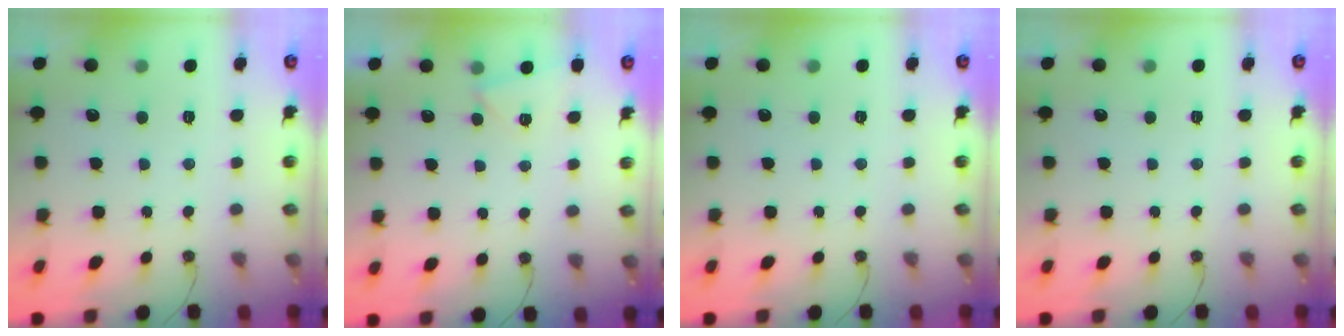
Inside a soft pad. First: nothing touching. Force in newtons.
{"total": 3.9, "press": 2.9, "slide": 2.6}
{"total": 0.0}
{"total": 0.0}